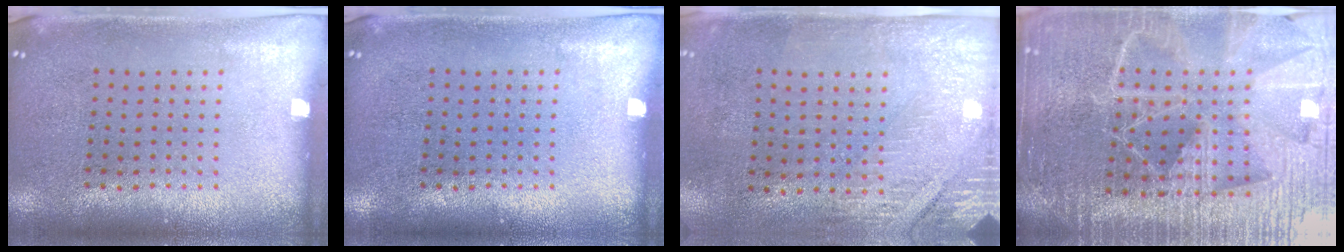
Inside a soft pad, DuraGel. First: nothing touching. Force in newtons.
{"total": 0.0}
{"total": 2.8, "press": 2.4, "slide": 1.4}
{"total": 6.3, "press": 5.5, "slide": 3.2}